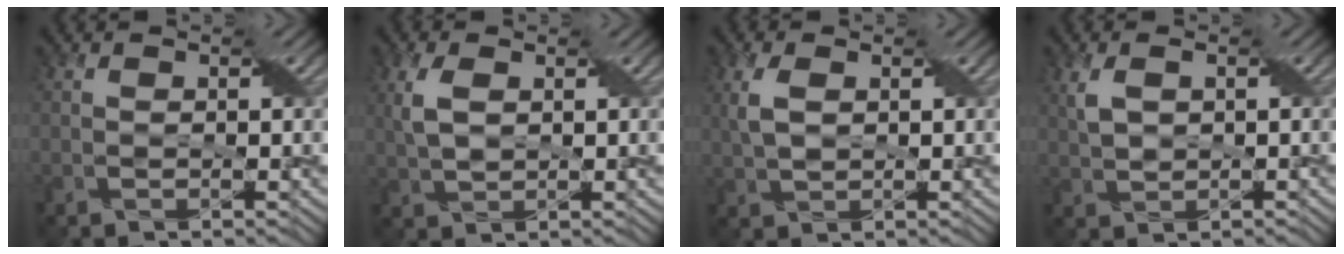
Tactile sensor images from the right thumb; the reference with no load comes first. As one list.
[{"total": 3.9, "force": [1.2, 2.2, 2.9], "torque": [-0.080, 0.007, 0.025]}, {"total": 3.6, "force": [1.0, 2.1, 2.8], "torque": [-0.075, 0.008, 0.022]}, {"total": 3.5, "force": [1.0, 2.0, 2.7], "torque": [-0.070, 0.009, 0.023]}]